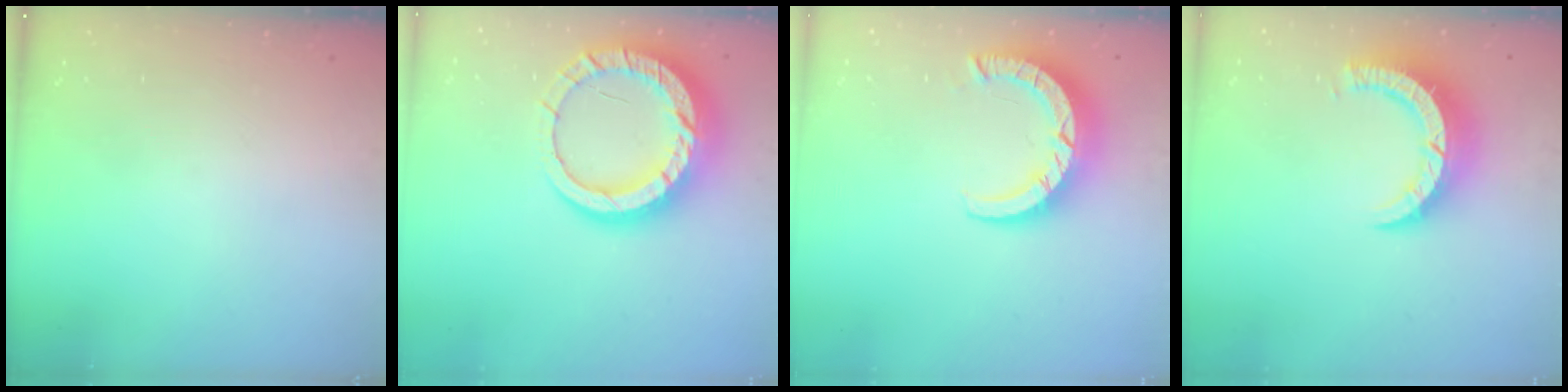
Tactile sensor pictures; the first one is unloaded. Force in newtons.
{"total": 18.7, "press": 18.6, "slide": 1.5}
{"total": 8.9, "press": 8.8, "slide": 1.1}
{"total": 10.3, "press": 10.2, "slide": 1.1}